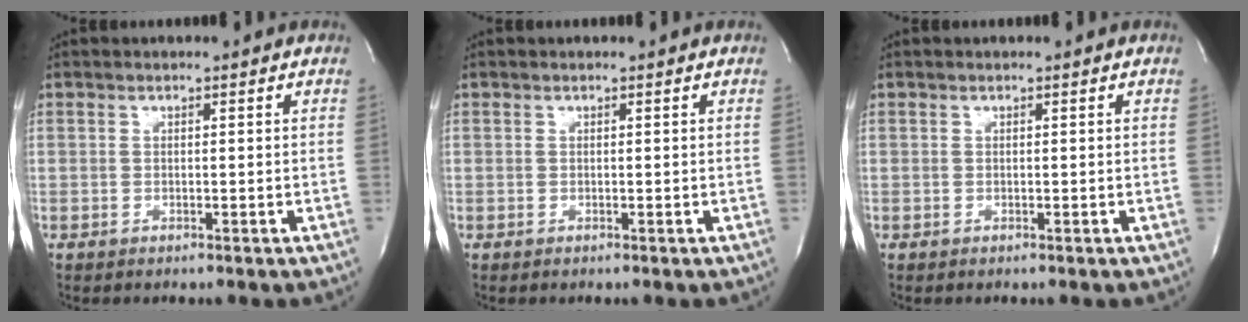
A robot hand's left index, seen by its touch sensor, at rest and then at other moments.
{"total": 0.0}
{"total": 0.0}